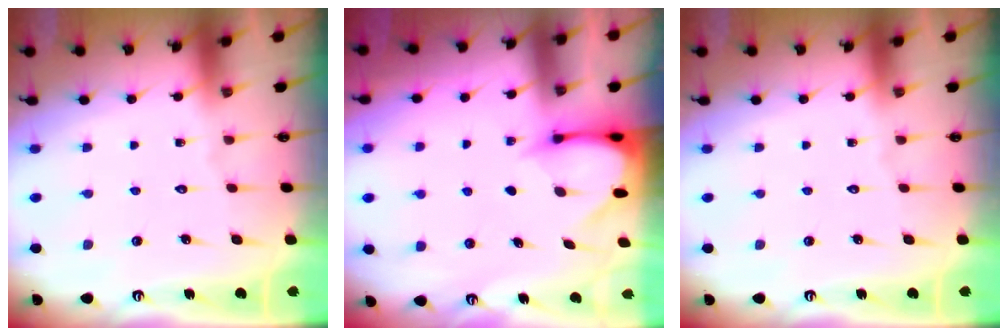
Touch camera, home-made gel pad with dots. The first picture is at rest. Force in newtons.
{"total": 3.4, "press": 3.4, "slide": 0.3}
{"total": 0.0}